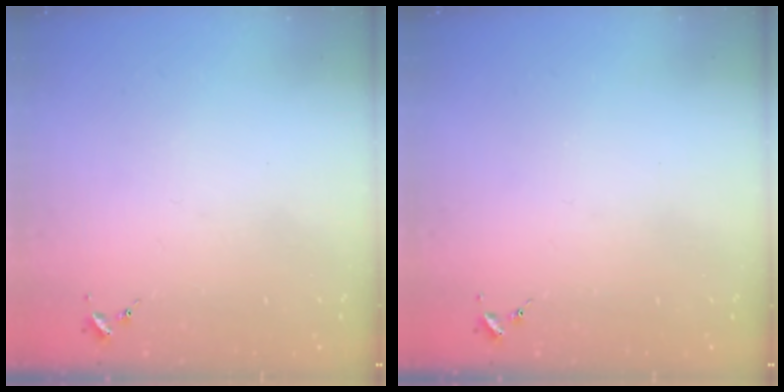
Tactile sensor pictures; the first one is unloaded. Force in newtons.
{"total": 0.0}